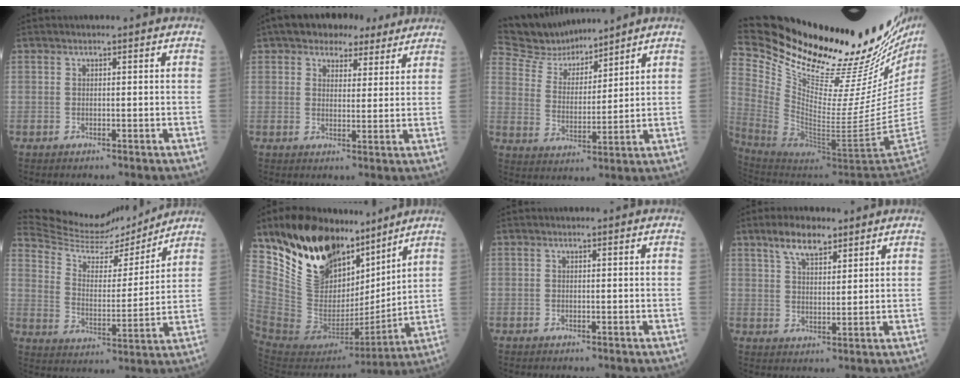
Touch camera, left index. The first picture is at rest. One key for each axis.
{"total": 7.9, "fx": 6.0, "fy": 4.1, "fz": 3.0, "tx": -0.037, "ty": 0.025, "tz": 0.083}
{"total": 9.8, "fx": 9.6, "fy": 1.7, "fz": 1.1, "tx": -0.036, "ty": 0.012, "tz": 0.193}
{"total": 32.5, "fx": 27.8, "fy": 0.8, "fz": 16.7, "tx": -0.282, "ty": -0.126, "tz": 0.412}
{"total": 16.3, "fx": 15.6, "fy": 2.3, "fz": 4.0, "tx": -0.083, "ty": -0.004, "tz": 0.248}
{"total": 21.8, "fx": 15.7, "fy": 10.2, "fz": 11.0, "tx": -0.185, "ty": 0.010, "tz": 0.290}
{"total": 0.0}
{"total": 6.1, "fx": 4.4, "fy": 2.3, "fz": 3.5, "tx": -0.069, "ty": 0.009, "tz": 0.081}